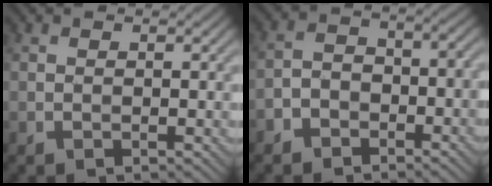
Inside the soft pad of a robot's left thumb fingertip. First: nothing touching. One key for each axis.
{"total": 4.6, "fx": -3.3, "fy": 2.7, "fz": 1.8, "tx": -0.030, "ty": 0.005, "tz": -0.068}